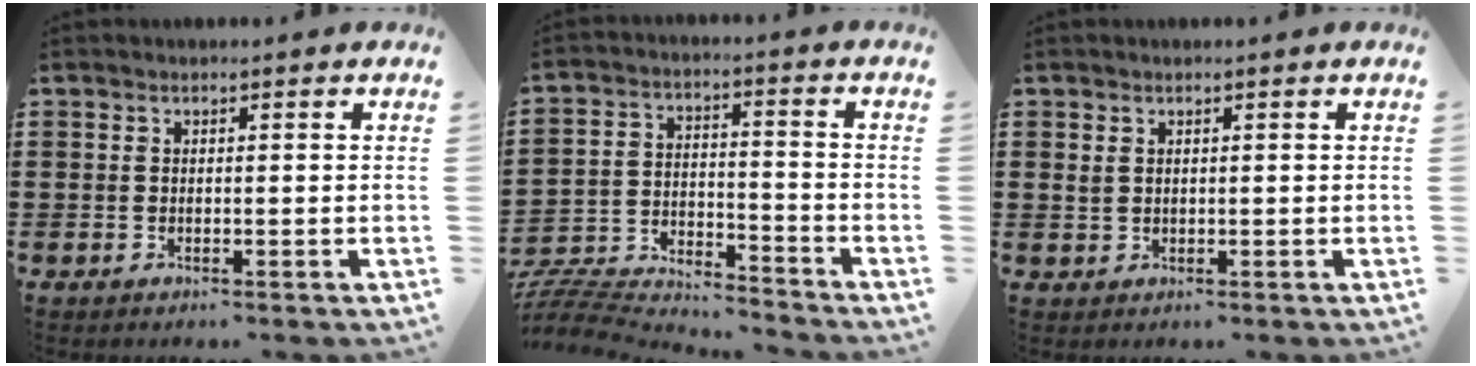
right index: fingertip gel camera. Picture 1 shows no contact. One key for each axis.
{"total": 6.5, "fx": -6.5, "fy": 0.4, "fz": 0.8, "tx": -0.035, "ty": -0.008, "tz": -0.137}
{"total": 1.3, "fx": 0.8, "fy": 0.9, "fz": 0.5, "tx": -0.012, "ty": 0.003, "tz": 0.016}